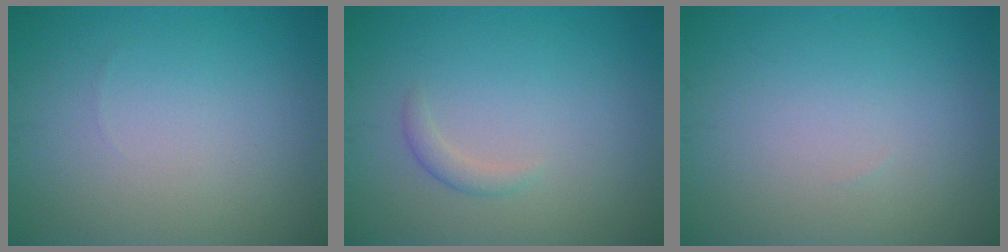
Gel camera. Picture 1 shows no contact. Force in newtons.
{"total": 1.1, "press": 1.1, "slide": 0.1}
{"total": 0.0}